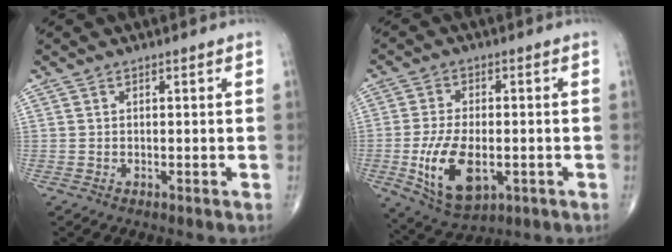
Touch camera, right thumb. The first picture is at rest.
{"total": 12.8, "force": [-3.0, 6.8, 10.4], "torque": [-0.191, -0.006, -0.040]}